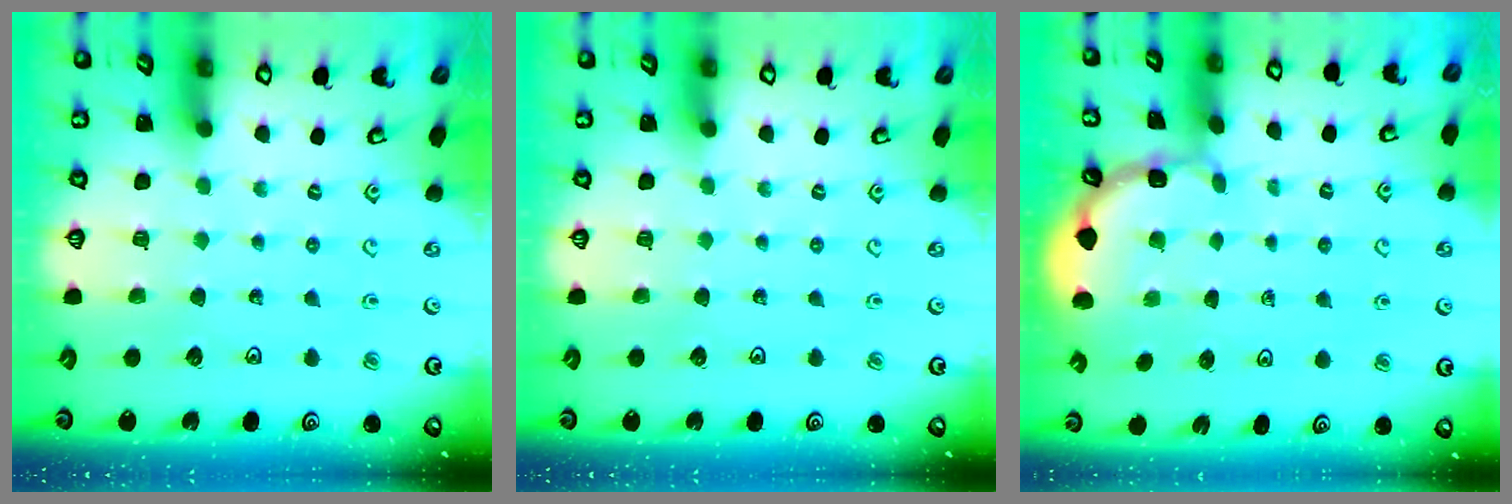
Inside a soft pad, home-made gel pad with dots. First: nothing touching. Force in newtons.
{"total": 0.0}
{"total": 1.9, "press": 1.9, "slide": 0.2}